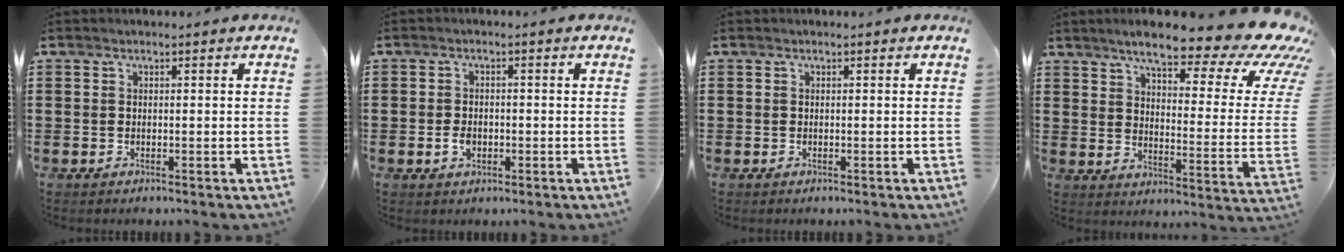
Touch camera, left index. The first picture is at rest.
{"total": 2.2, "force": [-0.6, 1.5, 1.5], "torque": [-0.039, 0.000, -0.015]}
{"total": 0.0}
{"total": 12.6, "force": [9.5, 1.8, 8.0], "torque": [-0.148, -0.060, 0.154]}